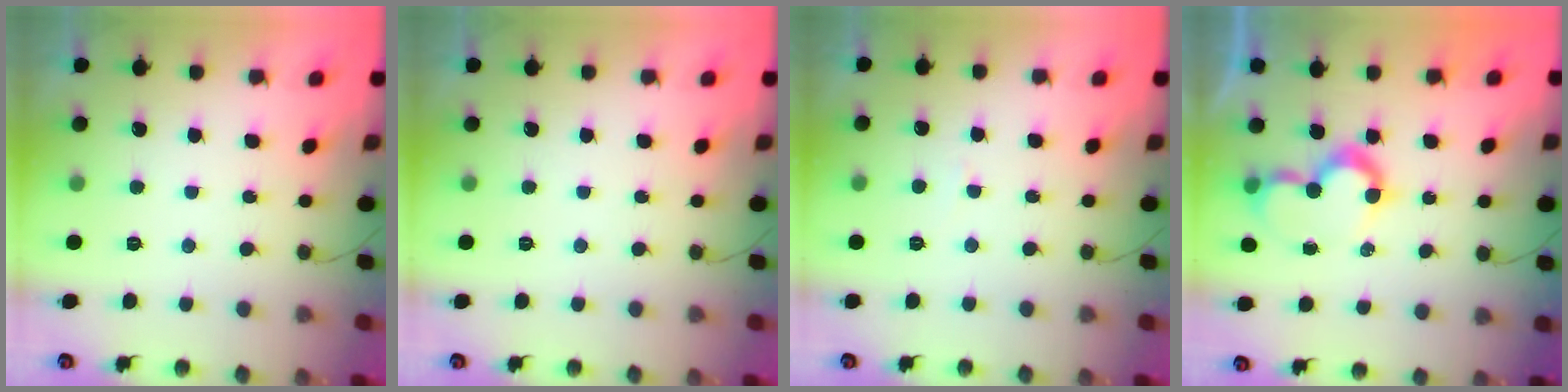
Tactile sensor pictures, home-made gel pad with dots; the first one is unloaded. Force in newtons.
{"total": 0.0}
{"total": 1.4, "press": 1.4, "slide": 0.1}
{"total": 8.2, "press": 8.2, "slide": 0.3}